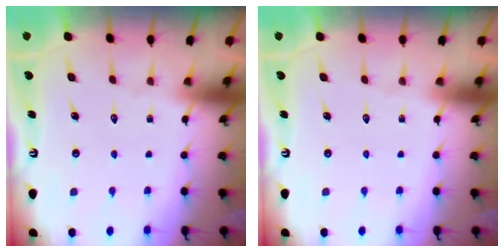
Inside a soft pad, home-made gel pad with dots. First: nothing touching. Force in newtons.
{"total": 0.0}